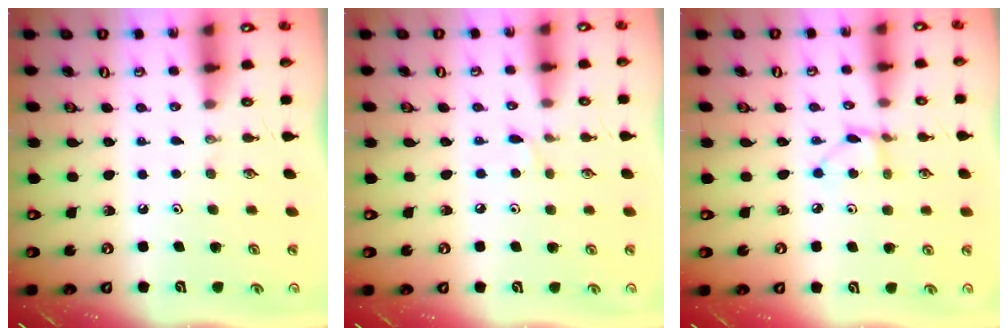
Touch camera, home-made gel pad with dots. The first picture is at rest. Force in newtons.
{"total": 4.1, "press": 4.0, "slide": 0.6}
{"total": 3.1, "press": 3.1, "slide": 0.4}